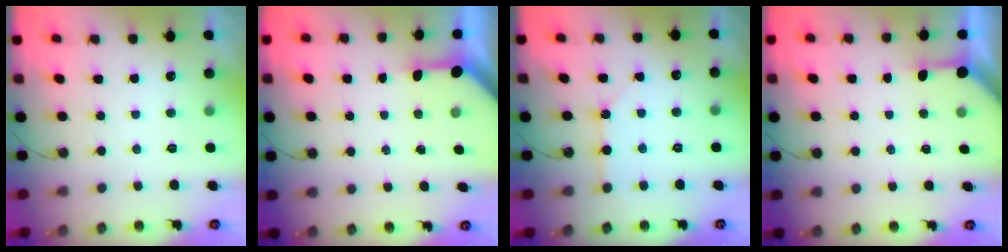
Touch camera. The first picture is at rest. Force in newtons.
{"total": 3.3, "press": 3.3, "slide": 0.4}
{"total": 1.8, "press": 1.8, "slide": 0.1}
{"total": 2.7, "press": 2.6, "slide": 0.3}